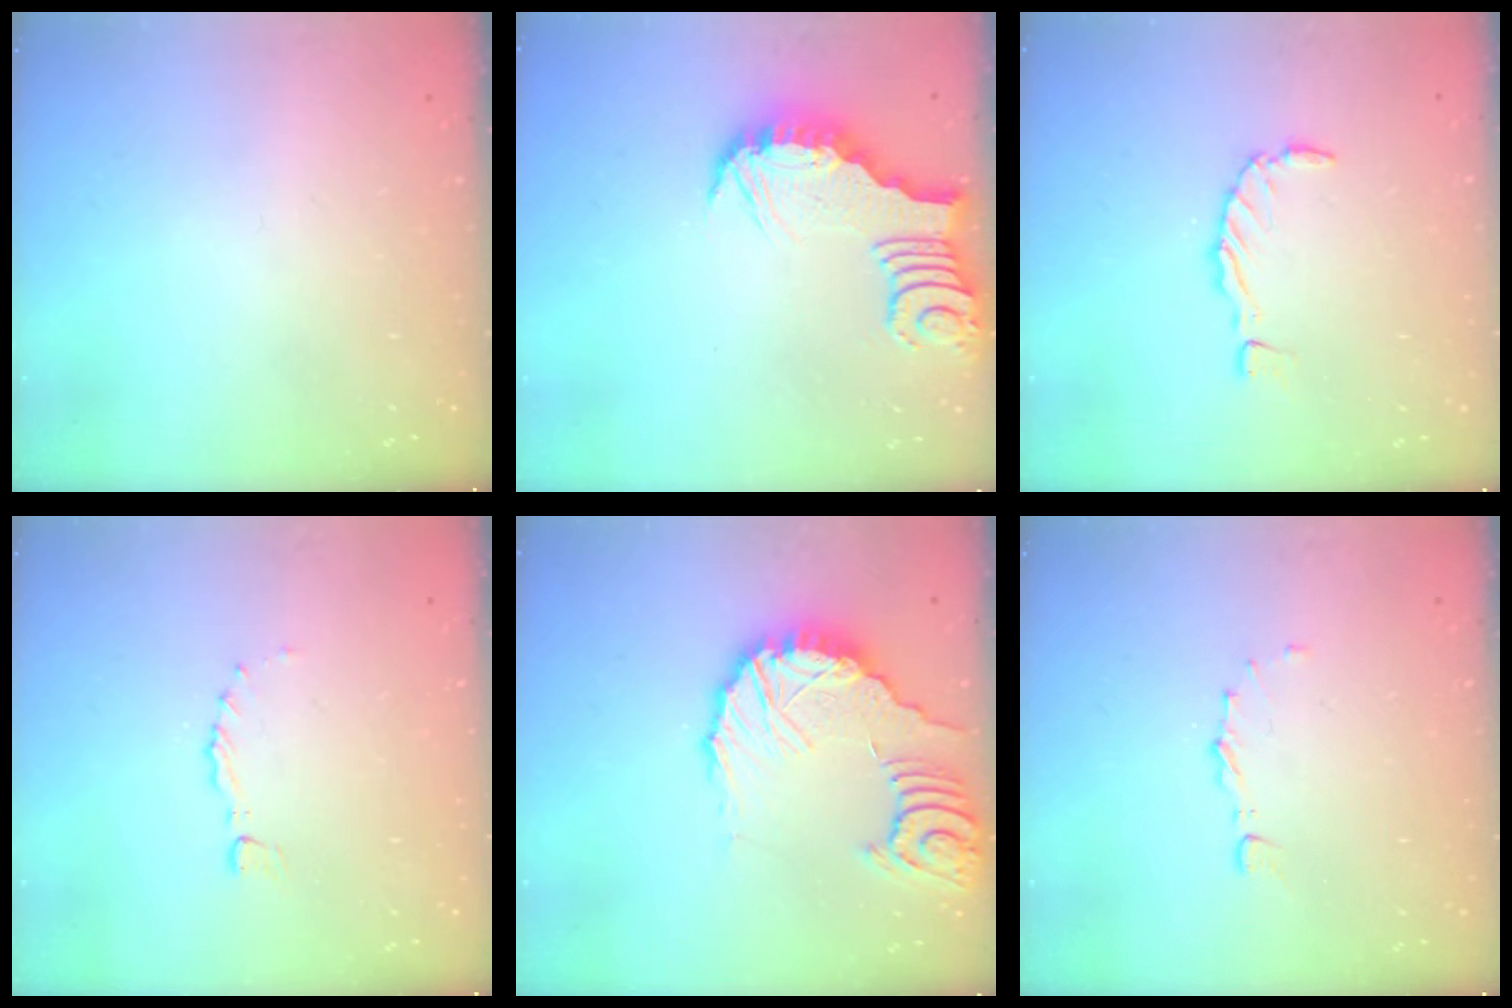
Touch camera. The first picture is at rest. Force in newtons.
{"total": 3.4, "press": 3.4, "slide": 0.1}
{"total": 0.7, "press": 0.7, "slide": 0.2}
{"total": 0.0}
{"total": 14.7, "press": 14.5, "slide": 1.9}
{"total": 5.2, "press": 5.1, "slide": 0.7}